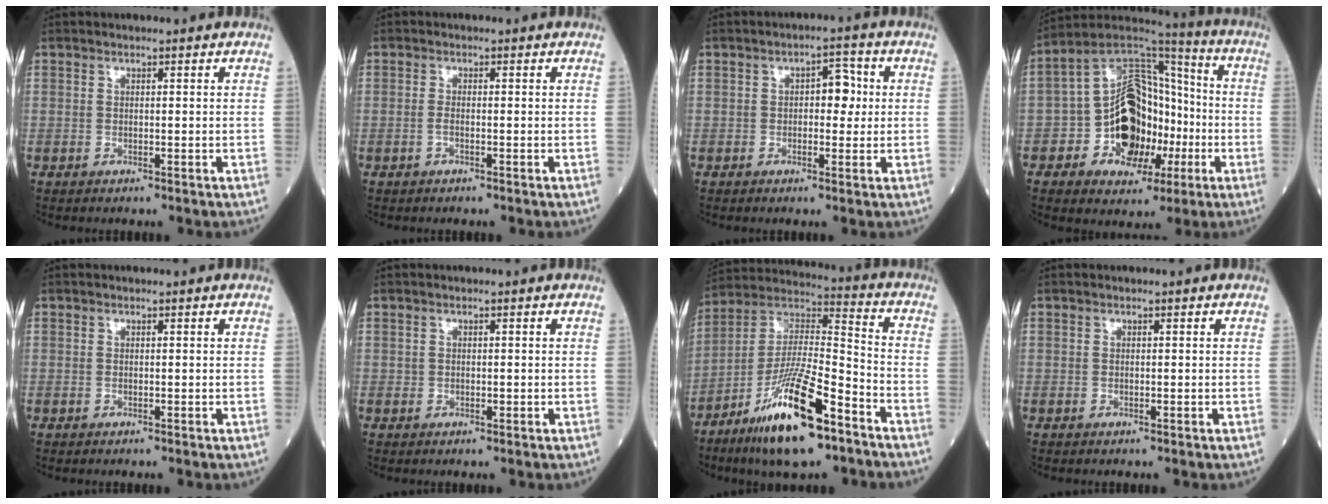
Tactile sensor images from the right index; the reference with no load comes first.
{"total": 1.0, "force": [-0.4, 0.3, 0.9], "torque": [-0.021, 0.001, -0.009]}
{"total": 4.3, "force": [0.5, 2.2, 3.6], "torque": [-0.048, 0.016, 0.006]}
{"total": 15.7, "force": [-4.0, 10.6, 10.9], "torque": [-0.188, 0.040, -0.061]}
{"total": 0.0}
{"total": 0.5, "force": [0.0, 0.4, 0.3], "torque": [-0.003, -0.001, -0.002]}
{"total": 18.2, "force": [-10.6, 3.2, 14.4], "torque": [-0.290, -0.018, -0.190]}
{"total": 0.0}